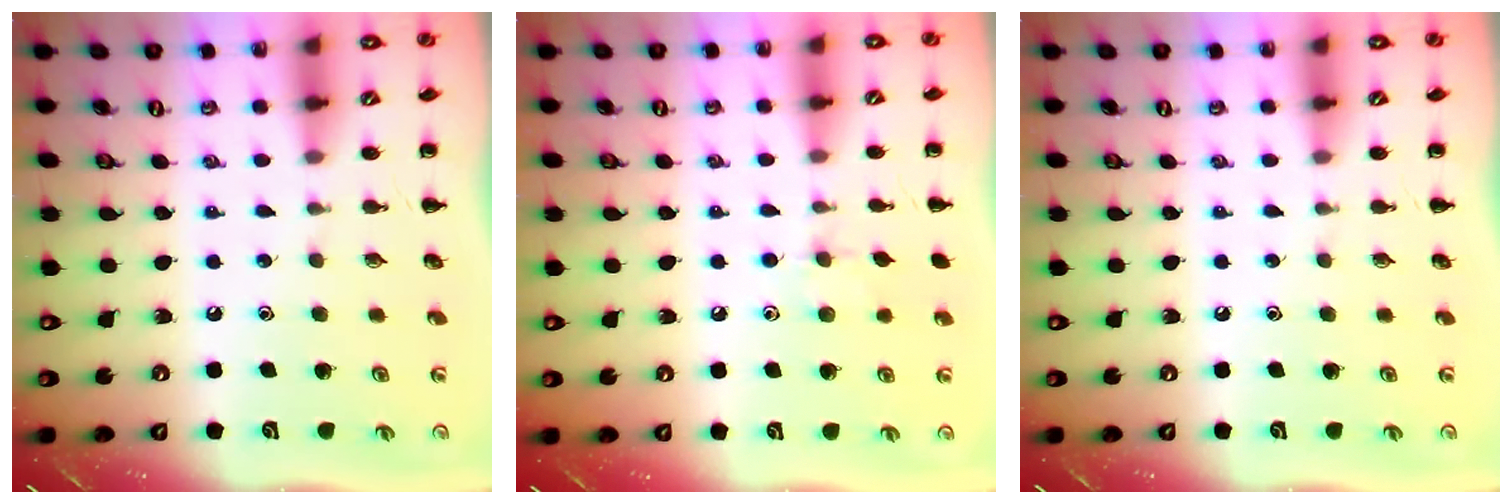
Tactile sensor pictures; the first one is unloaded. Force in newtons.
{"total": 6.4, "press": 6.2, "slide": 1.6}
{"total": 0.0}